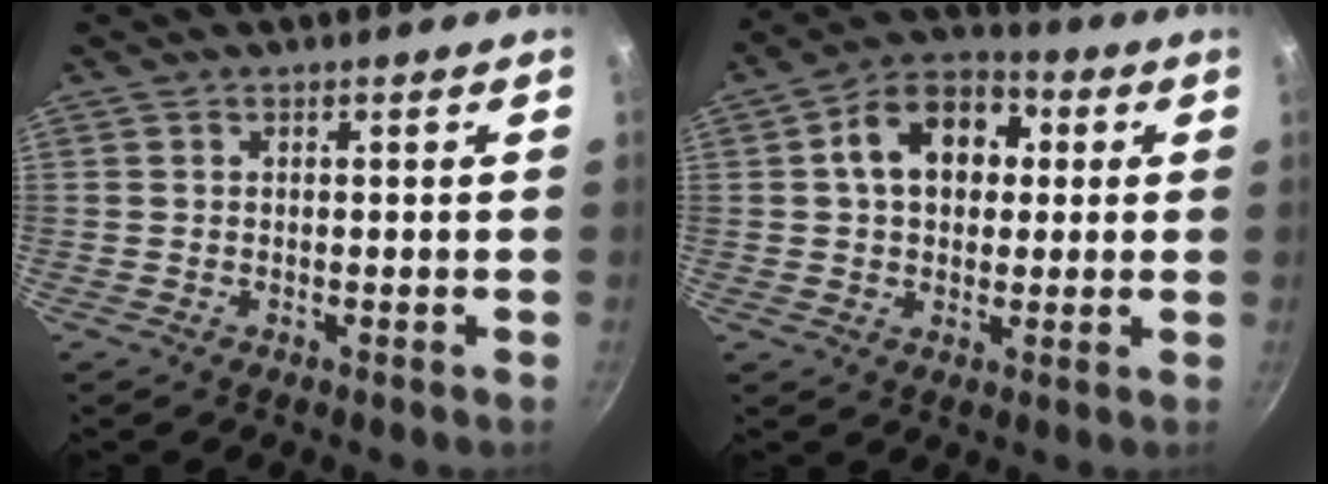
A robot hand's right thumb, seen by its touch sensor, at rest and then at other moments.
{"total": 13.2, "force": [2.5, 9.5, 8.7], "torque": [-0.099, 0.022, 0.024]}